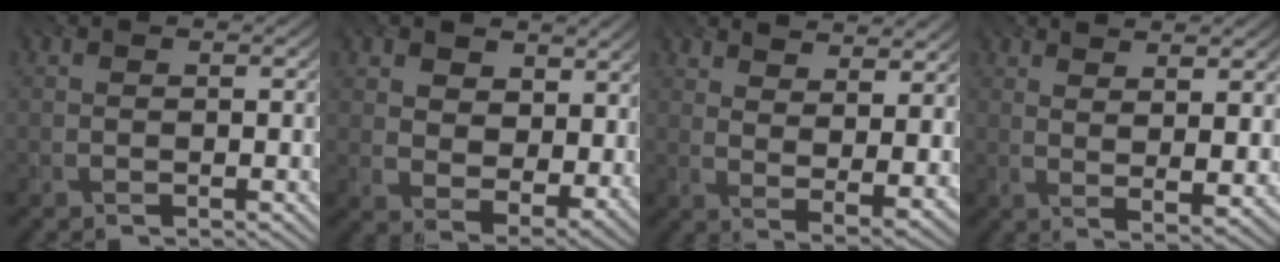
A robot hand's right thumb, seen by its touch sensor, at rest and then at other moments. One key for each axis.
{"total": 8.9, "fx": 4.6, "fy": 5.8, "fz": 4.9, "tx": -0.112, "ty": -0.006, "tz": 0.064}
{"total": 10.2, "fx": 7.1, "fy": 3.2, "fz": 6.6, "tx": -0.117, "ty": -0.003, "tz": 0.106}
{"total": 7.3, "fx": 3.9, "fy": 1.3, "fz": 6.1, "tx": -0.090, "ty": 0.006, "tz": 0.057}